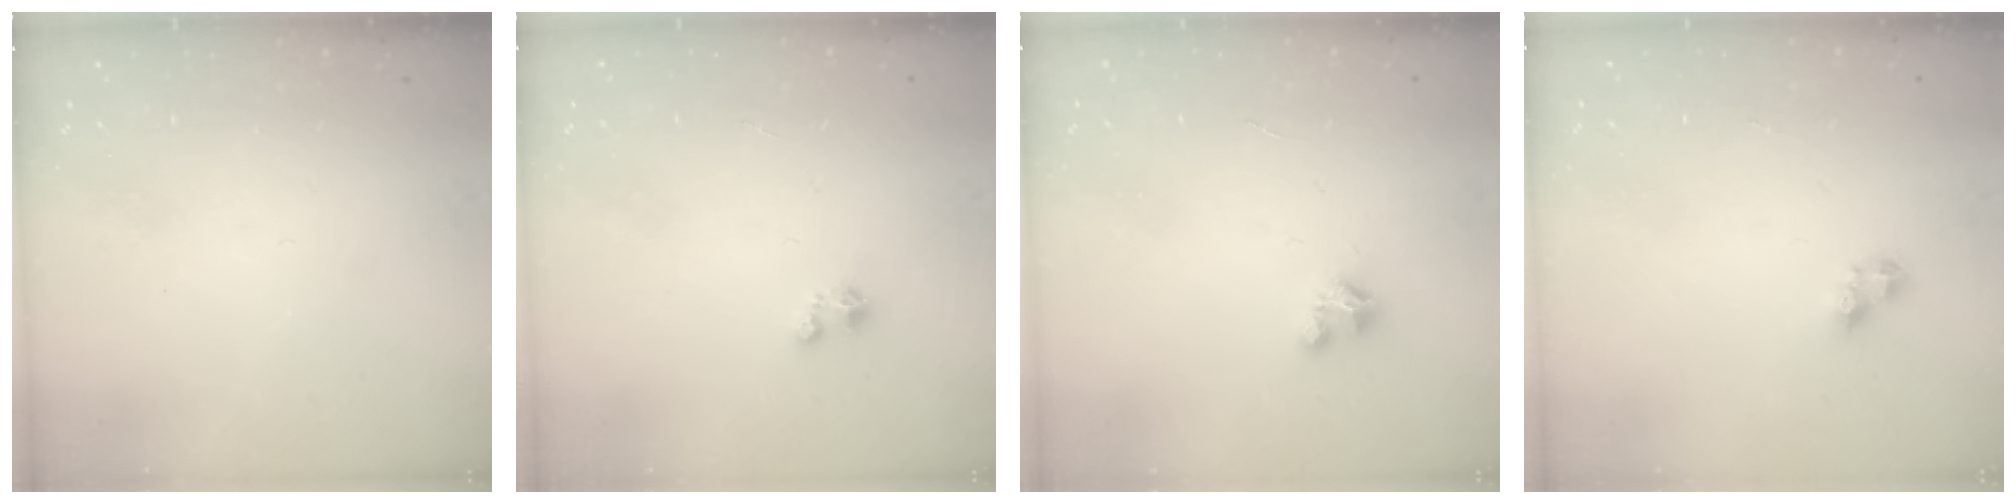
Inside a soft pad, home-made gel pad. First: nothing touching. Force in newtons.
{"total": 1.3, "press": 1.3, "slide": 0.3}
{"total": 2.4, "press": 2.3, "slide": 0.2}
{"total": 4.1, "press": 4.1, "slide": 0.5}